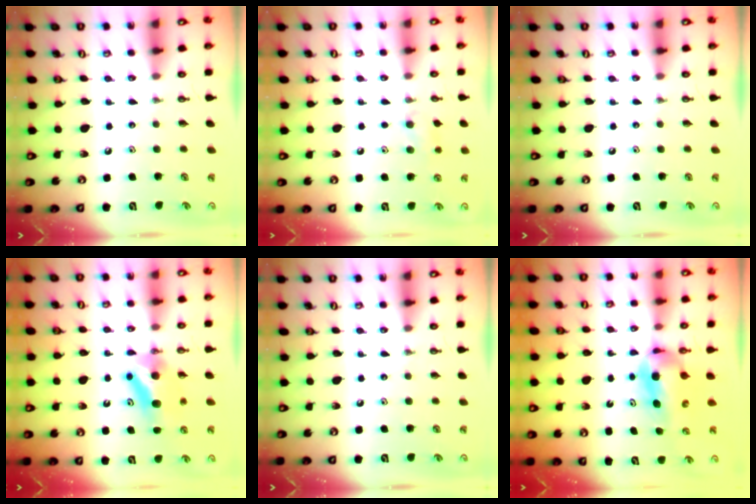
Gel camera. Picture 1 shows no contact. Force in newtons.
{"total": 7.3, "press": 7.2, "slide": 1.4}
{"total": 0.0}
{"total": 6.5, "press": 6.3, "slide": 1.6}
{"total": 0.0}
{"total": 6.0, "press": 5.3, "slide": 2.9}